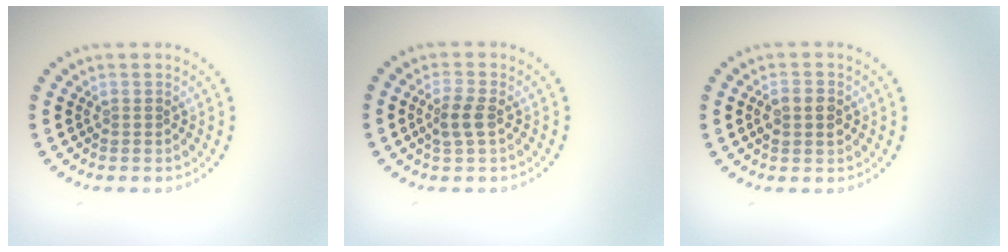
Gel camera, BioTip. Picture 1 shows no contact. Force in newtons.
{"total": 1.9, "press": 1.8, "slide": 0.5}
{"total": 2.1, "press": 2.0, "slide": 0.1}